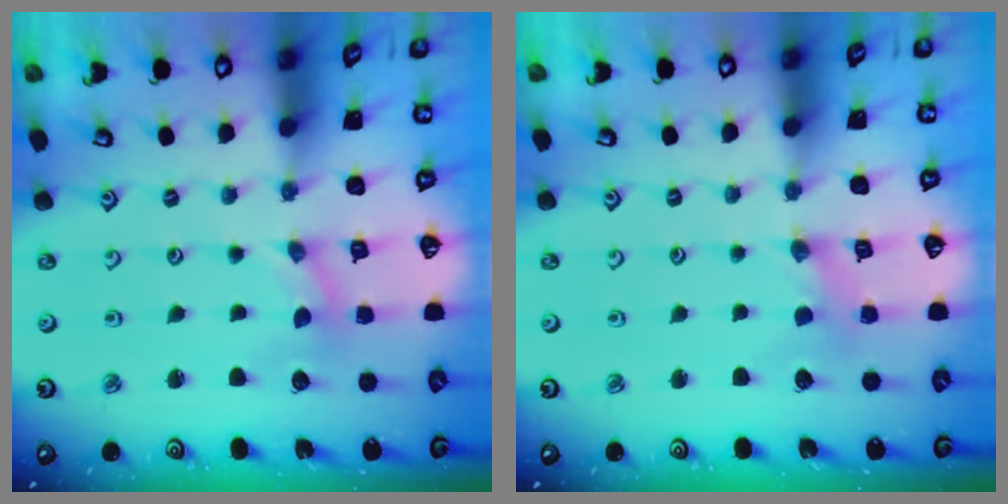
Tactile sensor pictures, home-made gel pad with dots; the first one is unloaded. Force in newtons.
{"total": 2.1, "press": 2.1, "slide": 0.3}